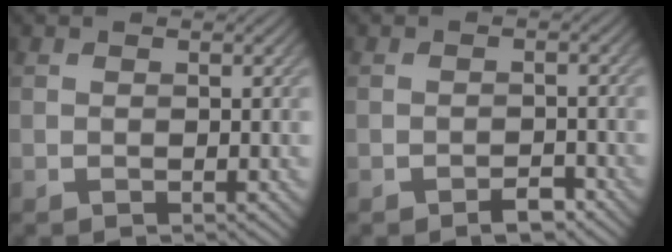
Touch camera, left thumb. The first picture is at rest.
{"total": 2.1, "force": [-1.5, 0.8, 1.1], "torque": [-0.012, 0.002, -0.026]}